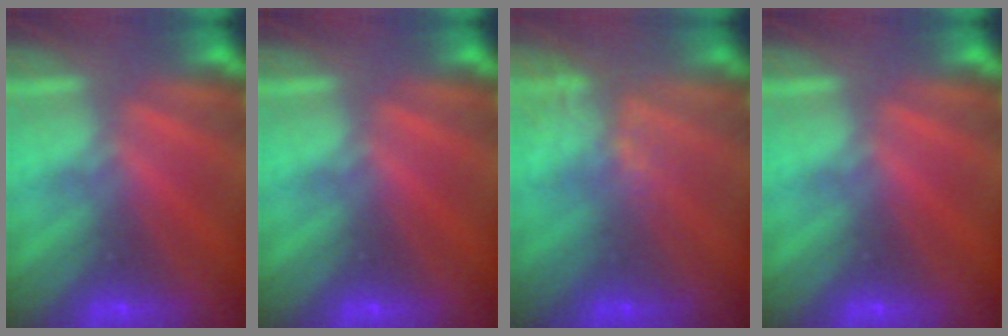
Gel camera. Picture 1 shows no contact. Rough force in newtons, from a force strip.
{"total": 0.0}
{"total": 3.8}
{"total": 0.0}